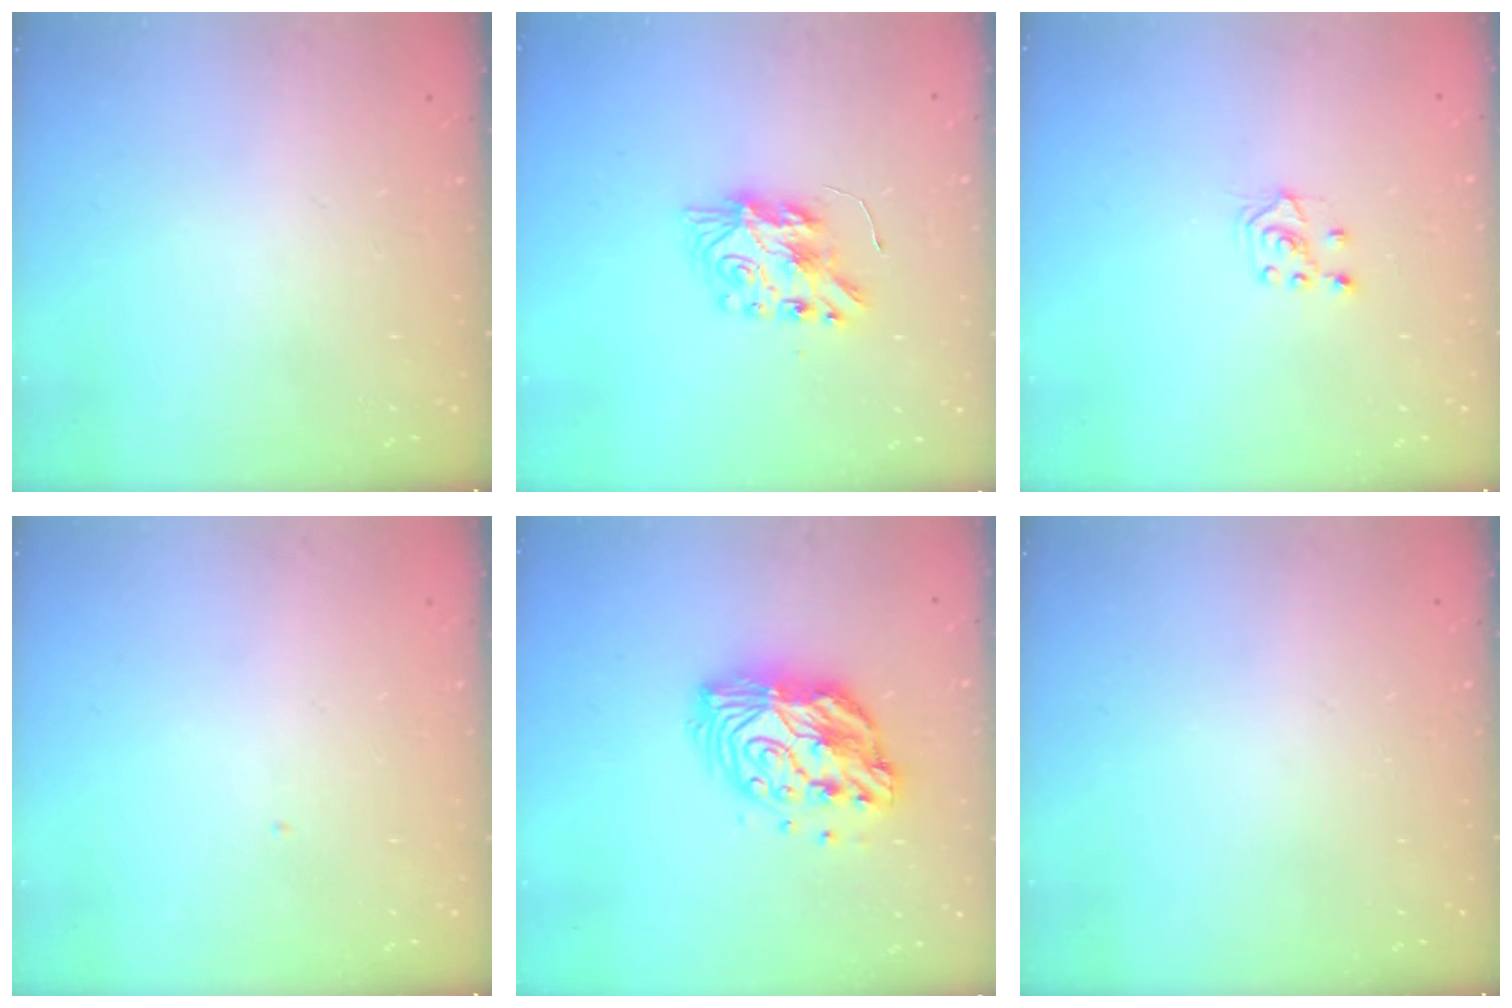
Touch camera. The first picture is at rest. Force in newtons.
{"total": 8.4, "press": 8.4, "slide": 0.7}
{"total": 3.8, "press": 3.8, "slide": 0.5}
{"total": 0.0}
{"total": 12.8, "press": 12.8, "slide": 0.9}
{"total": 0.0}